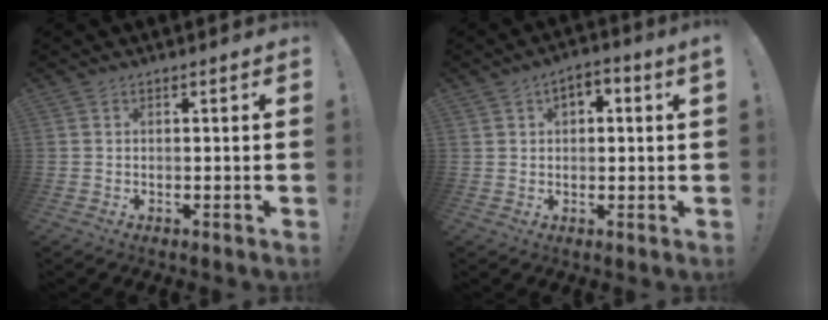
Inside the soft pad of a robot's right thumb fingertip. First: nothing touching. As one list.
[{"total": 2.8, "force": [0.1, 1.8, 2.1], "torque": [-0.030, 0.010, -0.003]}]